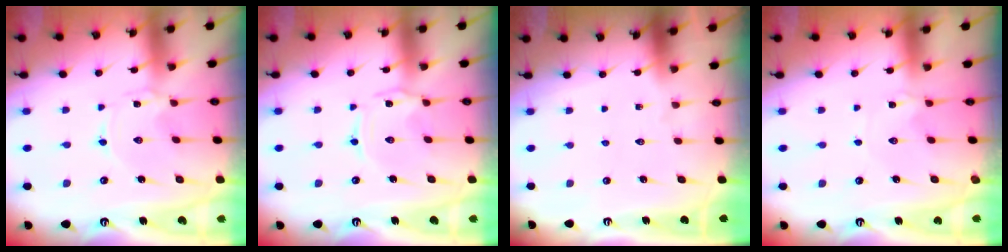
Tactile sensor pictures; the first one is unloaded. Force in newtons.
{"total": 1.0, "press": 1.0, "slide": 0.2}
{"total": 0.0}
{"total": 0.8, "press": 0.8, "slide": 0.2}